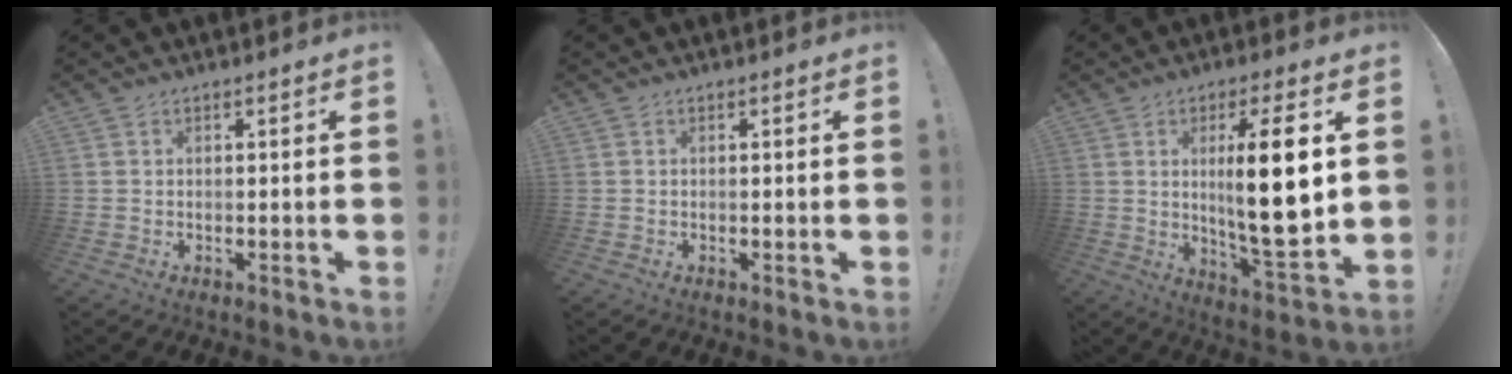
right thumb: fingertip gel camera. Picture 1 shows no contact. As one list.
[{"total": 0.0}, {"total": 17.1, "force": [2.7, 3.5, 16.5], "torque": [-0.266, -0.021, 0.029]}]